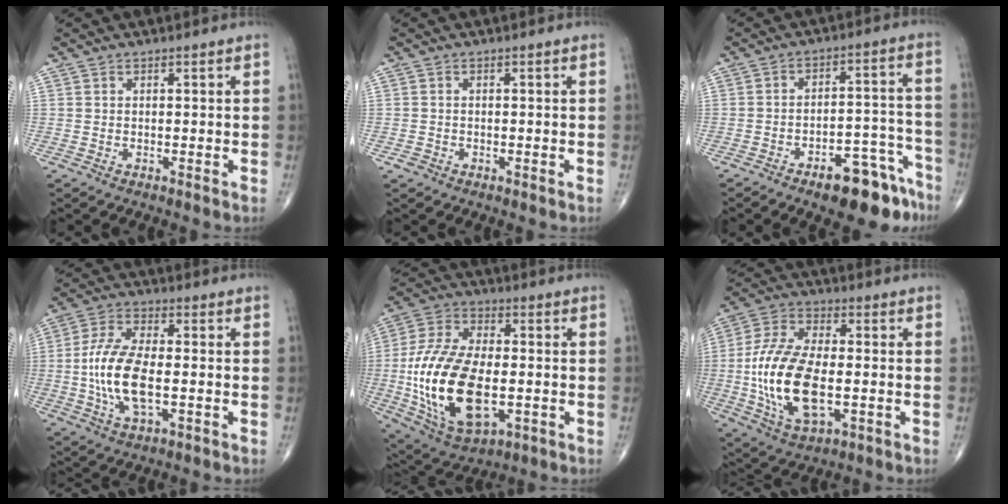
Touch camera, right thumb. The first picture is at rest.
{"total": 1.1, "force": [-0.6, 0.9, 0.3], "torque": [-0.005, 0.005, -0.012]}
{"total": 13.5, "force": [-9.3, 5.2, 8.4], "torque": [-0.079, 0.085, -0.129]}
{"total": 12.6, "force": [-1.7, 5.6, 11.2], "torque": [-0.234, 0.009, -0.032]}
{"total": 22.9, "force": [-3.5, 12.2, 19.1], "torque": [-0.378, 0.003, -0.046]}
{"total": 18.0, "force": [-2.5, 9.0, 15.5], "torque": [-0.312, 0.007, -0.041]}